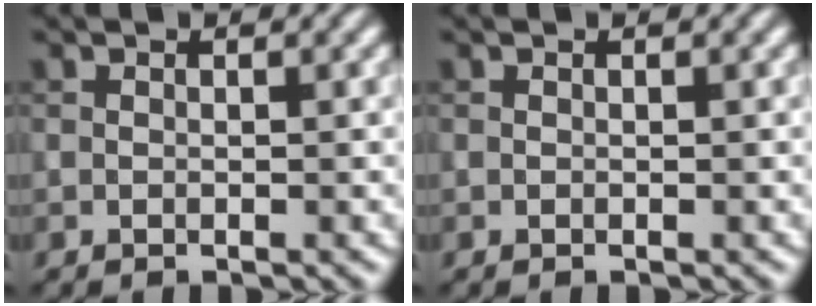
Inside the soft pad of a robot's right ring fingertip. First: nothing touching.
{"total": 0.0}